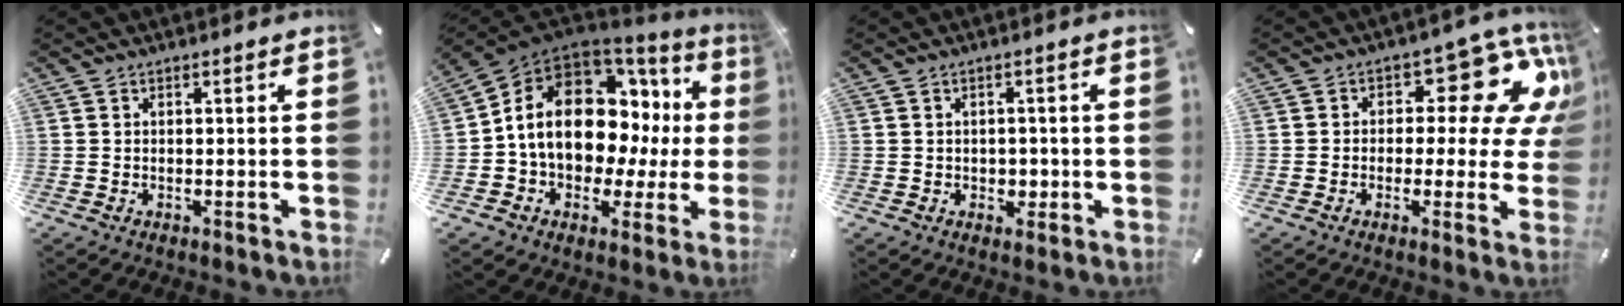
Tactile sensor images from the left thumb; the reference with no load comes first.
{"total": 16.3, "force": [3.5, 11.1, 11.4], "torque": [-0.196, -0.028, 0.059]}
{"total": 2.3, "force": [-0.2, 2.2, 0.9], "torque": [-0.002, -0.003, -0.011]}
{"total": 14.0, "force": [5.2, 8.0, 10.3], "torque": [-0.129, -0.032, 0.085]}